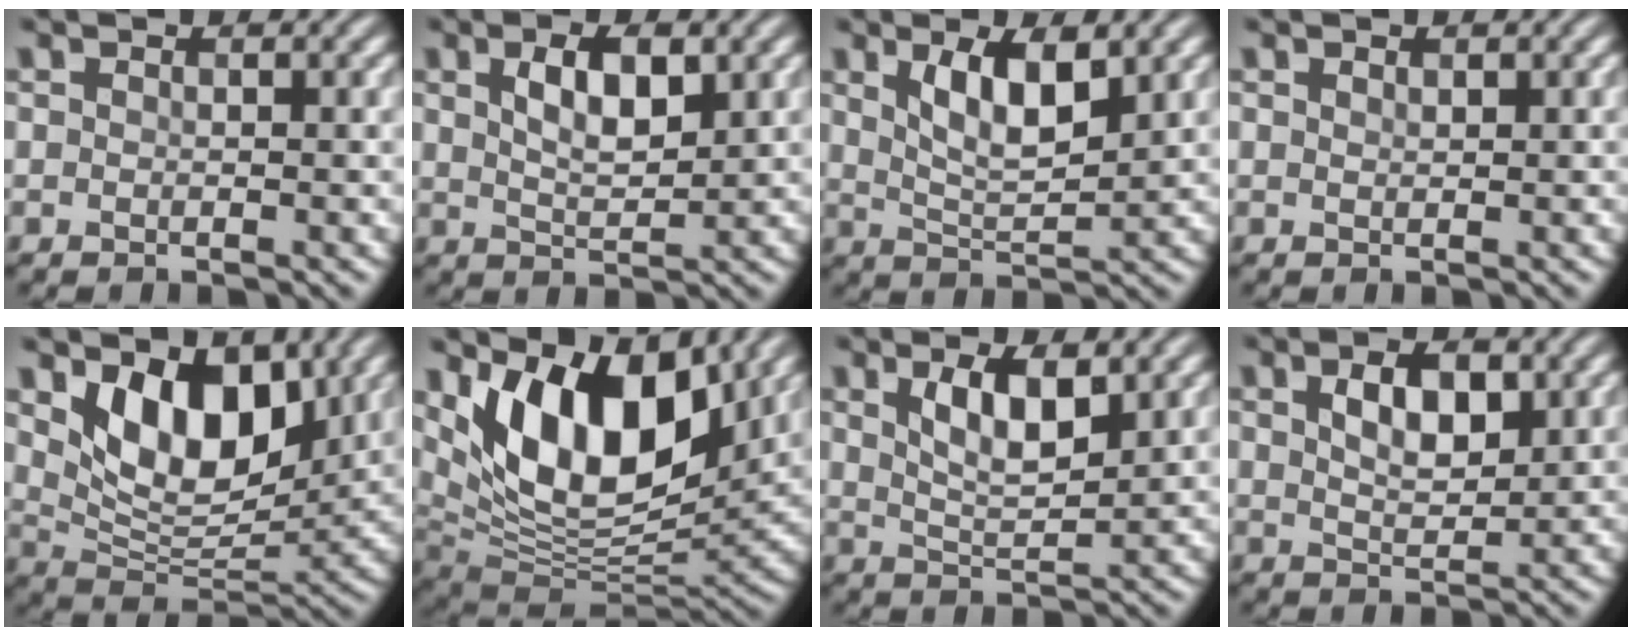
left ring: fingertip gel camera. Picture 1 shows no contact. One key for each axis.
{"total": 4.0, "fx": 1.6, "fy": 1.7, "fz": 3.3, "tx": -0.066, "ty": 0.005, "tz": 0.031}
{"total": 4.8, "fx": 2.1, "fy": 1.7, "fz": 3.9, "tx": -0.079, "ty": -0.004, "tz": 0.040}
{"total": 0.5, "fx": 0.4, "fy": 0.2, "fz": 0.2, "tx": -0.003, "ty": -0.002, "tz": 0.009}
{"total": 7.8, "fx": 3.1, "fy": 4.5, "fz": 5.5, "tx": -0.094, "ty": -0.020, "tz": 0.055}
{"total": 11.6, "fx": 5.3, "fy": 5.8, "fz": 8.6, "tx": -0.141, "ty": -0.008, "tz": 0.092}
{"total": 4.1, "fx": 1.9, "fy": 1.5, "fz": 3.4, "tx": -0.069, "ty": -0.002, "tz": 0.036}
{"total": 4.0, "fx": 1.4, "fy": 2.1, "fz": 3.1, "tx": -0.059, "ty": 0.004, "tz": 0.027}